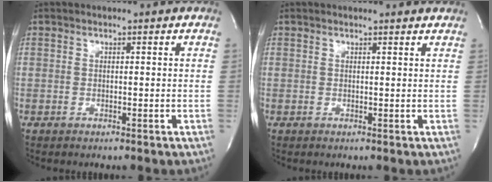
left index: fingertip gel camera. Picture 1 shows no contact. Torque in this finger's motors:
{"motor_torque": [0.37, -0.53, 0.08, 0.00]}